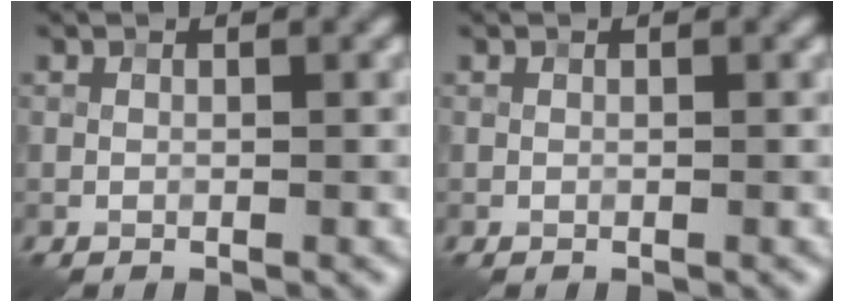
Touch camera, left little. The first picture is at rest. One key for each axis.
{"total": 0.0}